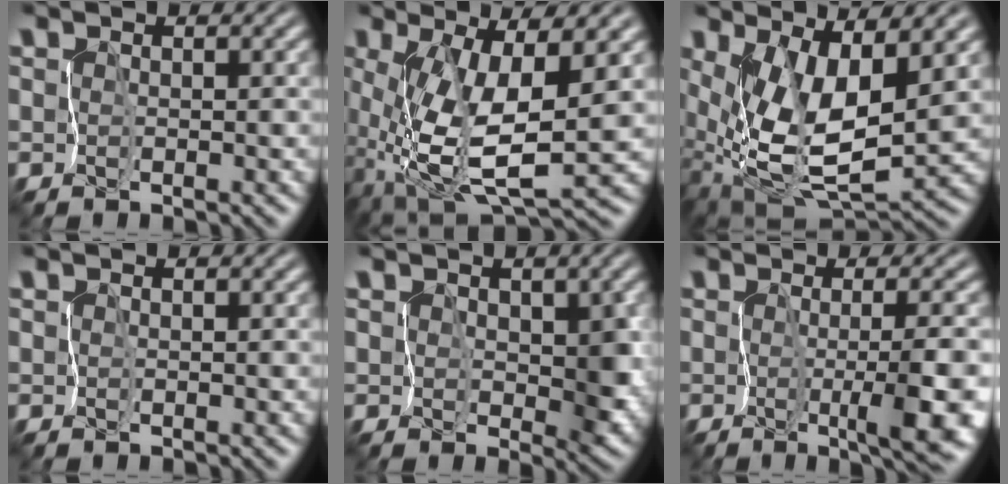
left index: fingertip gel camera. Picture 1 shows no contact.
{"total": 8.4, "force": [-0.4, 3.0, 7.9], "torque": [-0.175, -0.023, 0.002]}
{"total": 9.8, "force": [2.0, 4.4, 8.5], "torque": [-0.171, -0.028, 0.052]}
{"total": 0.0}
{"total": 4.0, "force": [0.6, 2.8, 2.8], "torque": [-0.035, -0.006, 0.007]}
{"total": 5.2, "force": [-1.4, 0.5, 5.0], "torque": [-0.081, -0.013, -0.021]}